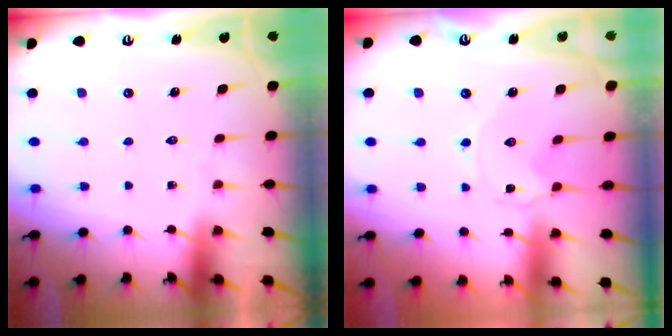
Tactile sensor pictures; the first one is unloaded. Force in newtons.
{"total": 0.0}